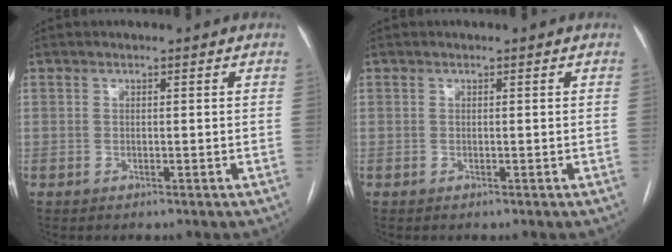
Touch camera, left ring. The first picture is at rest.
{"total": 0.0}